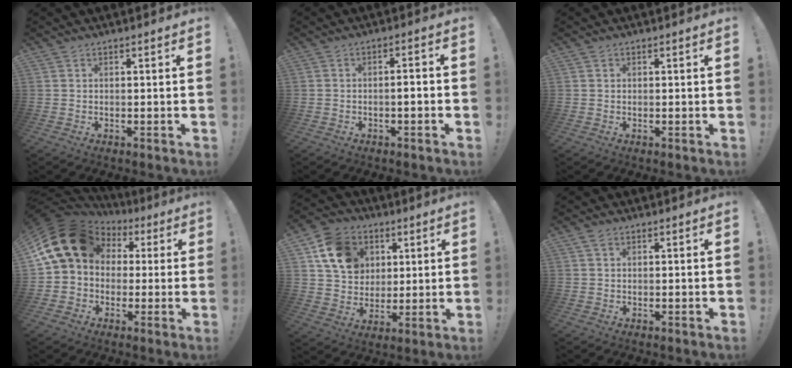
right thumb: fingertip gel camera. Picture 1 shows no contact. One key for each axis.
{"total": 2.7, "fx": -1.1, "fy": 0.2, "fz": 2.5, "tx": -0.042, "ty": 0.000, "tz": -0.021}
{"total": 0.8, "fx": 0.4, "fy": 0.6, "fz": 0.0, "tx": 0.000, "ty": 0.001, "tz": 0.009}
{"total": 17.4, "fx": 5.2, "fy": 13.1, "fz": 10.2, "tx": -0.179, "ty": -0.008, "tz": 0.106}
{"total": 14.7, "fx": 5.9, "fy": 11.9, "fz": 6.4, "tx": -0.106, "ty": -0.014, "tz": 0.124}
{"total": 1.9, "fx": 1.2, "fy": 1.1, "fz": 0.9, "tx": -0.011, "ty": -0.002, "tz": 0.021}